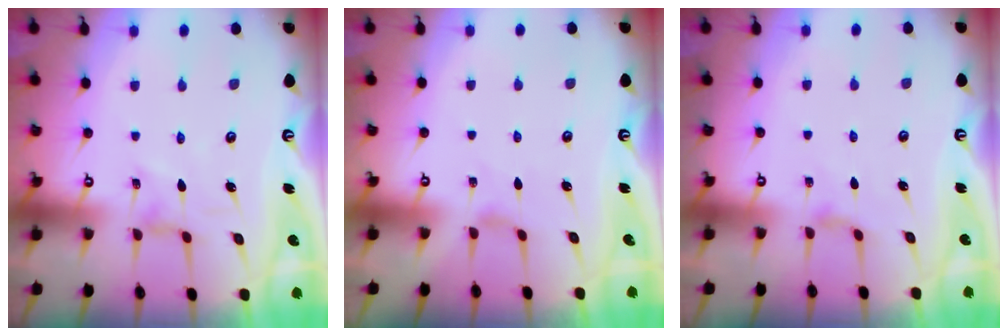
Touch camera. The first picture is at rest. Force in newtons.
{"total": 1.1, "press": 1.1, "slide": 0.2}
{"total": 2.7, "press": 2.6, "slide": 0.5}